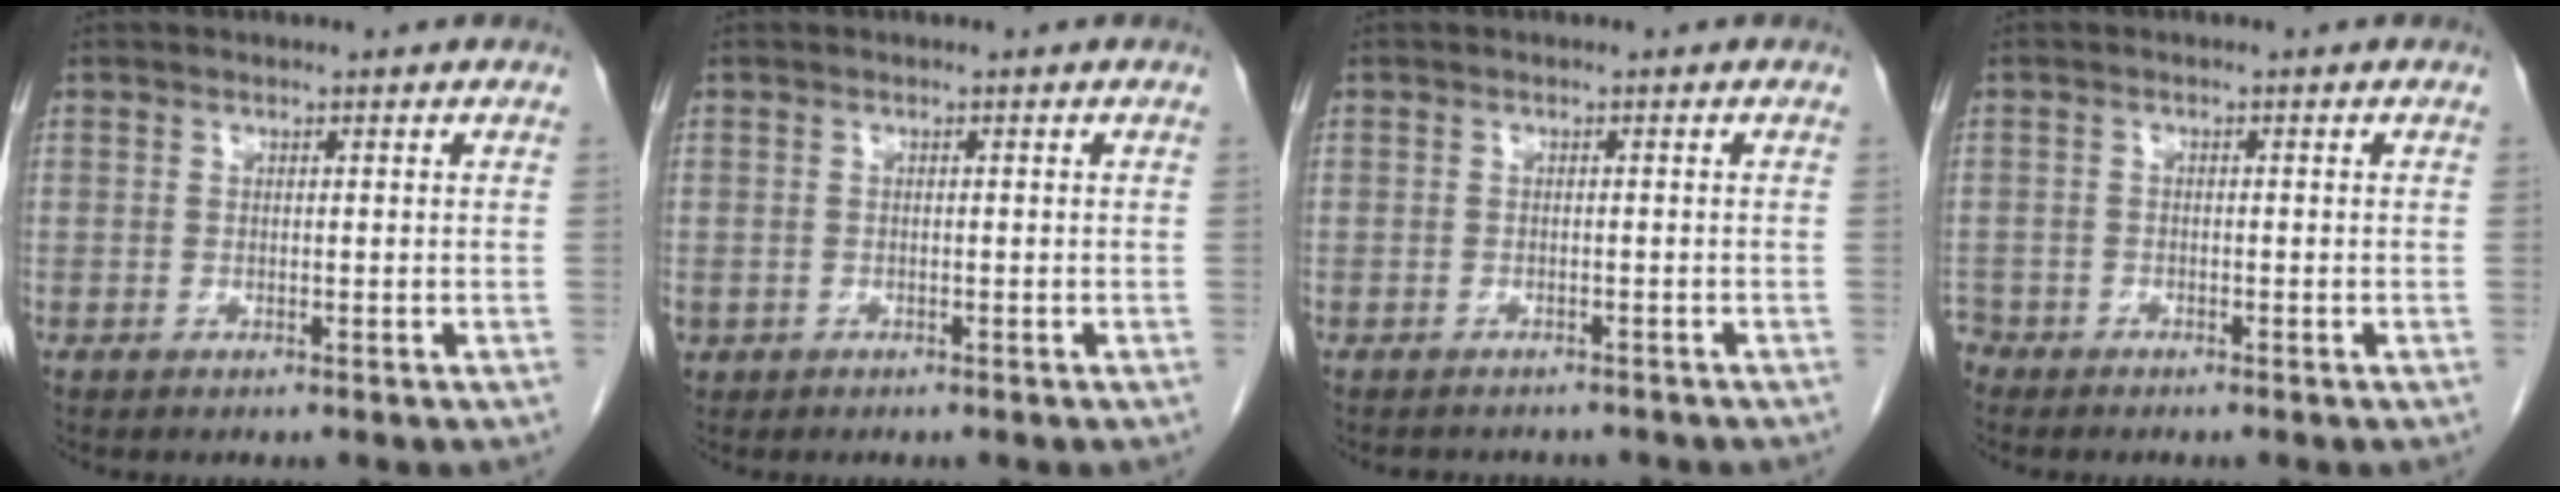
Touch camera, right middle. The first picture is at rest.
{"total": 0.9, "force": [-0.3, 0.8, 0.1], "torque": [-0.007, 0.004, 0.003]}
{"total": 4.9, "force": [-4.4, 1.8, 1.3], "torque": [-0.015, 0.001, -0.050]}
{"total": 2.3, "force": [-2.1, 1.0, 0.0], "torque": [0.000, 0.000, -0.039]}